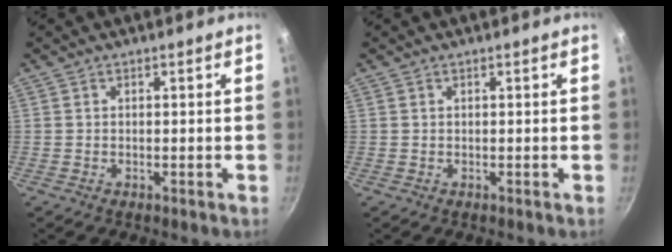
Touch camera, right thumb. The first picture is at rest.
{"total": 0.0}